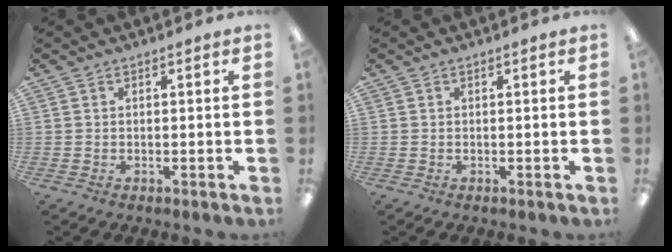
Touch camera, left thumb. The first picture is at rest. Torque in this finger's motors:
{"motor_torque": [-0.09, 0.09, 0.00, 0.00, 0.00]}